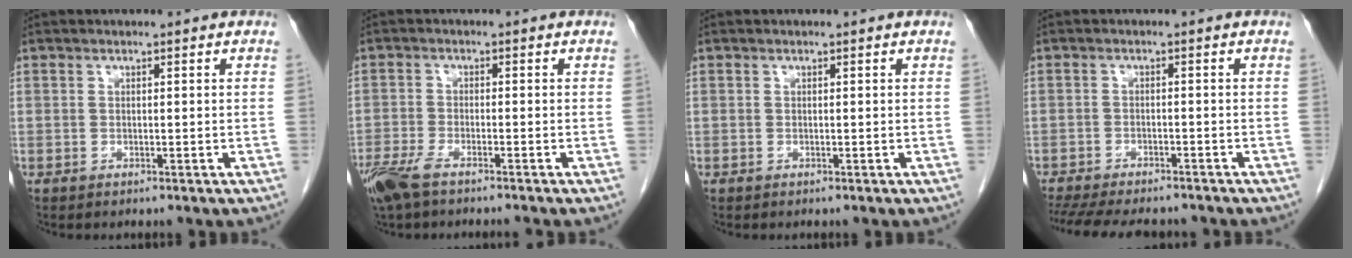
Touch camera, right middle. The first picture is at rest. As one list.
[{"total": 6.2, "force": [-4.9, 1.0, 3.8], "torque": [-0.073, -0.013, -0.090]}, {"total": 0.0}, {"total": 14.2, "force": [-12.3, 3.9, 6.0], "torque": [-0.136, -0.014, -0.168]}]